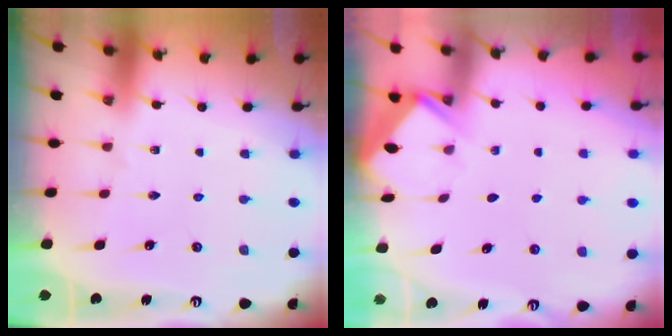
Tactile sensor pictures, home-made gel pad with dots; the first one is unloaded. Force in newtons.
{"total": 3.2, "press": 3.2, "slide": 0.4}